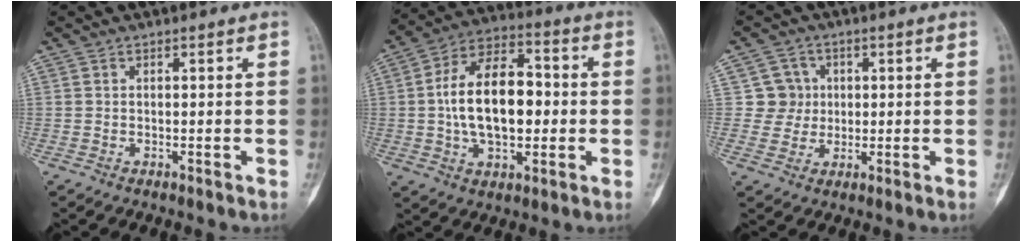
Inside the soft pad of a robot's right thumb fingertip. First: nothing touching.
{"total": 17.0, "force": [-0.1, 9.9, 13.9], "torque": [-0.215, 0.028, -0.006]}
{"total": 5.3, "force": [0.9, 5.2, 0.1], "torque": [0.037, 0.007, 0.010]}